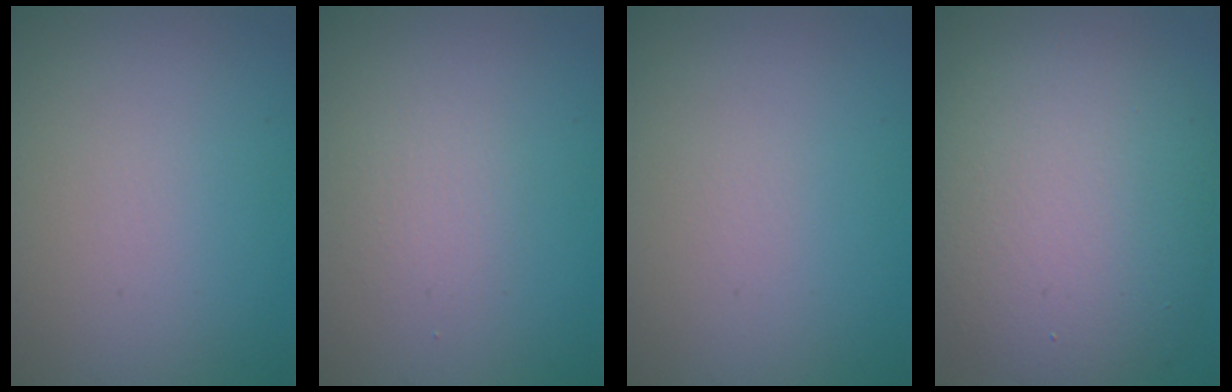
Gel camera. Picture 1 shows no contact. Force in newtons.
{"total": 1.3, "press": 1.3, "slide": 0.1}
{"total": 0.0}
{"total": 10.7, "press": 10.7, "slide": 0.7}